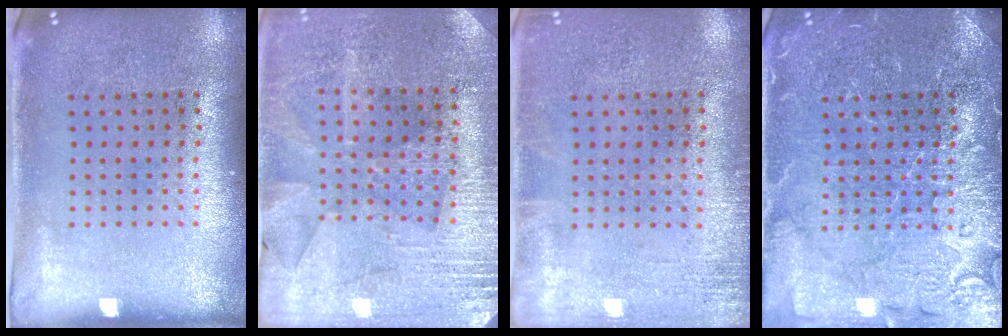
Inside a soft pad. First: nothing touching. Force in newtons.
{"total": 2.9, "press": 2.8, "slide": 0.5}
{"total": 1.5, "press": 1.5, "slide": 0.2}
{"total": 5.9, "press": 5.8, "slide": 1.0}